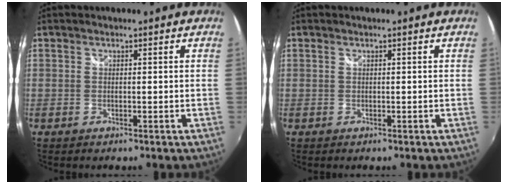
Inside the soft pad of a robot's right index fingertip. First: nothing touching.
{"total": 0.0}